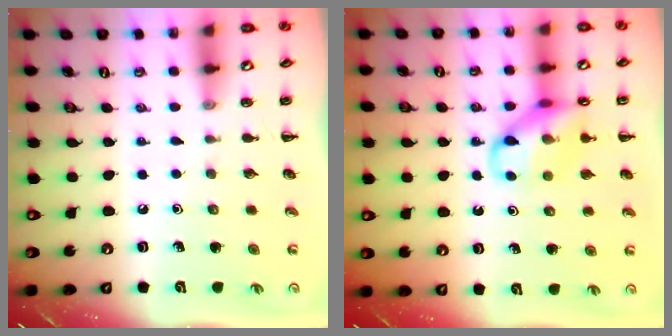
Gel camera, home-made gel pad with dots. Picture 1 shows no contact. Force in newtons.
{"total": 12.9, "press": 12.8, "slide": 1.6}